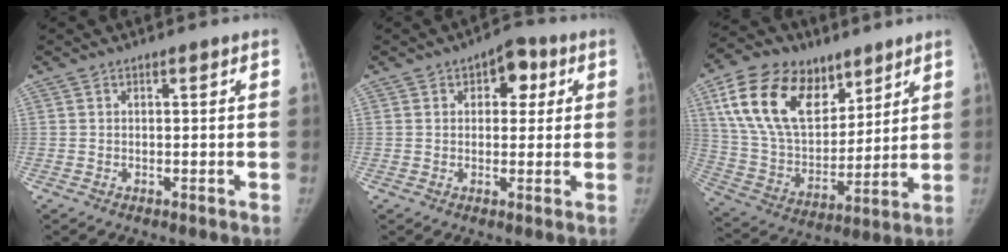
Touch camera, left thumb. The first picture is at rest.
{"total": 6.5, "force": [2.4, 4.2, 4.3], "torque": [-0.020, -0.001, 0.024]}
{"total": 23.3, "force": [12.1, 14.3, 13.9], "torque": [-0.236, -0.026, 0.224]}